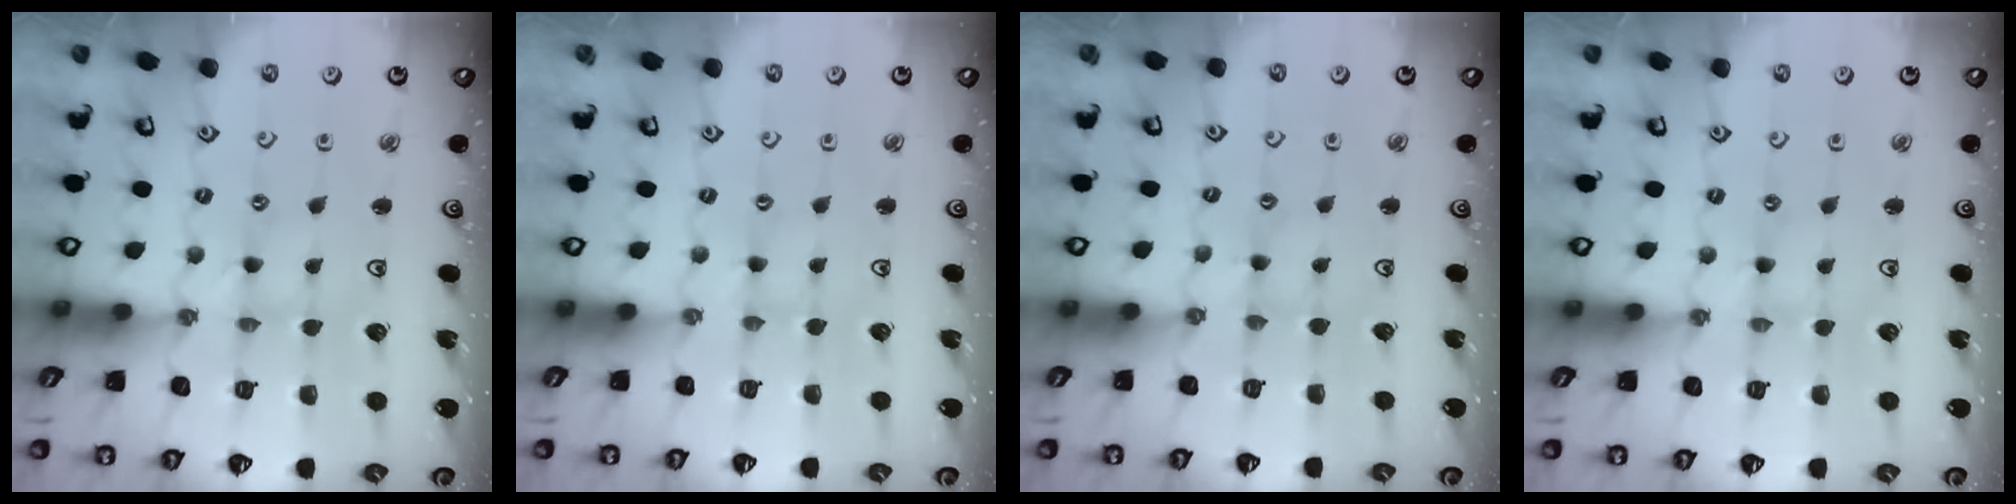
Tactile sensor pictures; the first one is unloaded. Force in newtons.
{"total": 0.0}
{"total": 1.2, "press": 1.2, "slide": 0.3}
{"total": 0.0}